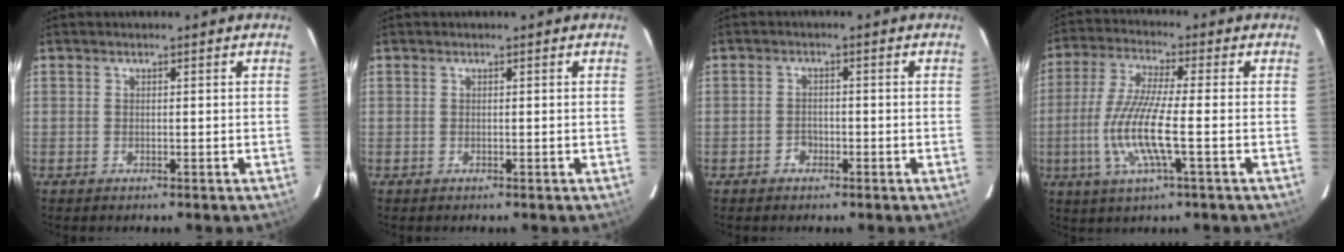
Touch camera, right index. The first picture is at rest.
{"total": 0.0}
{"total": 2.1, "force": [-1.3, 1.6, 0.5], "torque": [-0.012, 0.004, -0.020]}
{"total": 11.8, "force": [-2.8, 1.0, 11.4], "torque": [-0.238, -0.010, -0.052]}